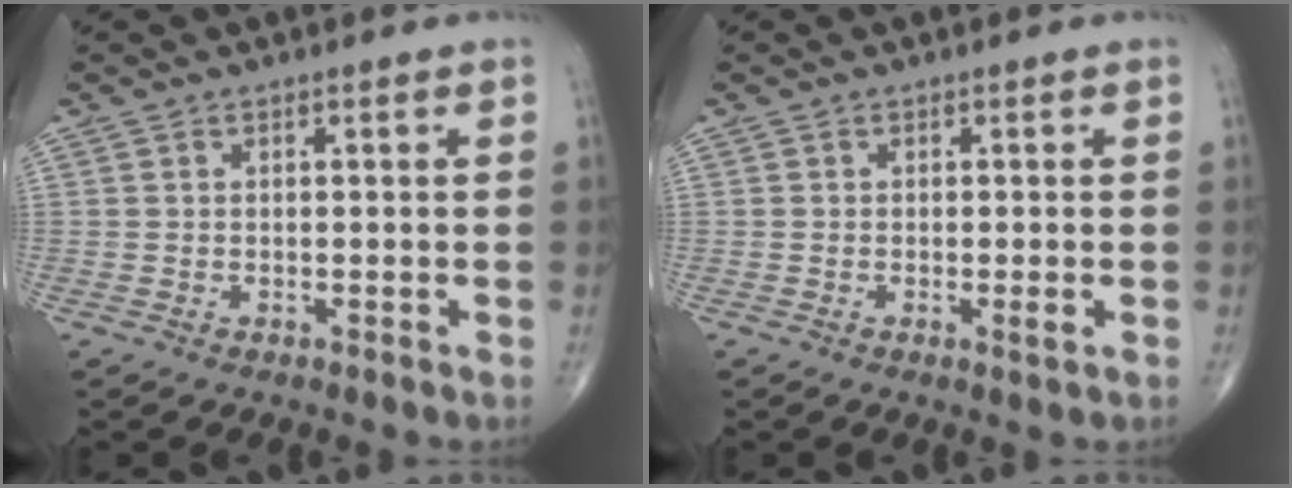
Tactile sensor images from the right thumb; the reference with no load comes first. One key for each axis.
{"total": 1.2, "fx": -0.3, "fy": 0.1, "fz": 1.1, "tx": -0.019, "ty": -0.004, "tz": -0.006}